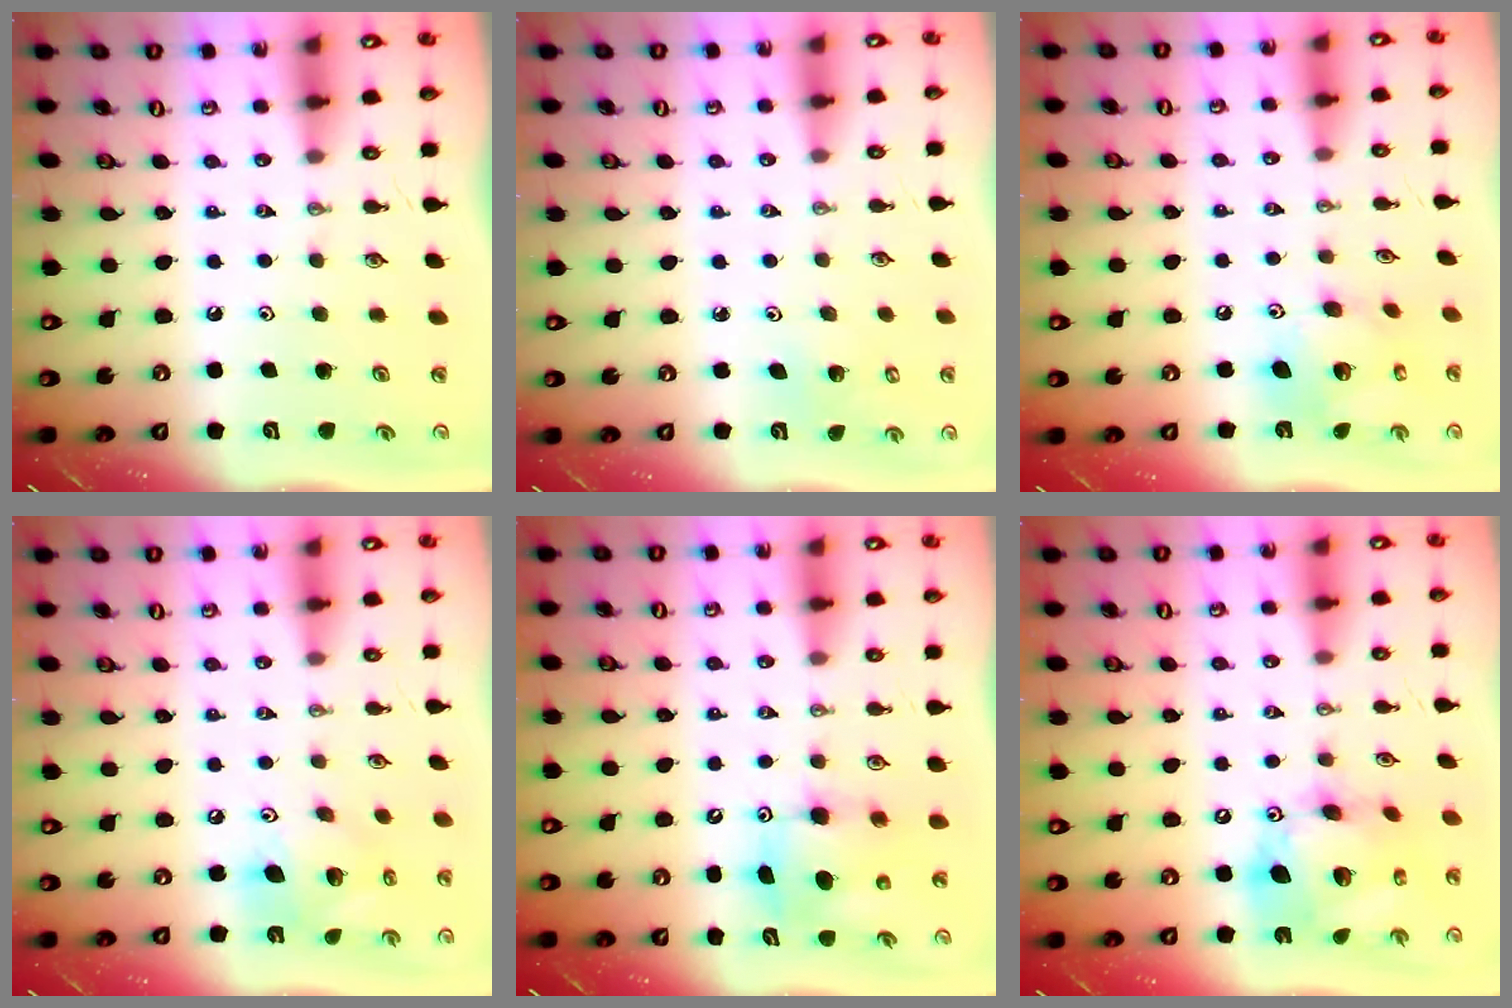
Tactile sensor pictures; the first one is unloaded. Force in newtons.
{"total": 2.8, "press": 2.8, "slide": 0.2}
{"total": 12.9, "press": 12.8, "slide": 0.9}
{"total": 13.4, "press": 13.1, "slide": 2.7}
{"total": 9.8, "press": 9.6, "slide": 2.0}
{"total": 18.4, "press": 18.3, "slide": 2.0}